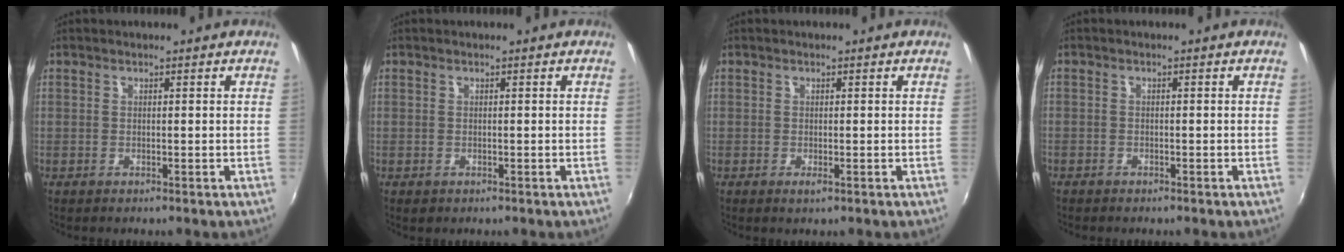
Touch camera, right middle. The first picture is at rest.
{"total": 0.7, "force": [-0.3, 0.5, 0.2], "torque": [-0.005, -0.004, -0.006]}
{"total": 1.0, "force": [-0.5, 0.2, 0.9], "torque": [-0.016, -0.005, -0.008]}
{"total": 1.5, "force": [-1.4, 0.5, 0.4], "torque": [-0.016, -0.001, -0.022]}